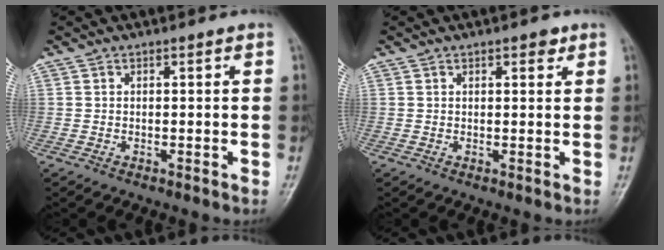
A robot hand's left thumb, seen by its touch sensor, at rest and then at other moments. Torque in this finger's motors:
{"motor_torque": [-0.06, 0.01, 0.07, 0.11, 0.06]}